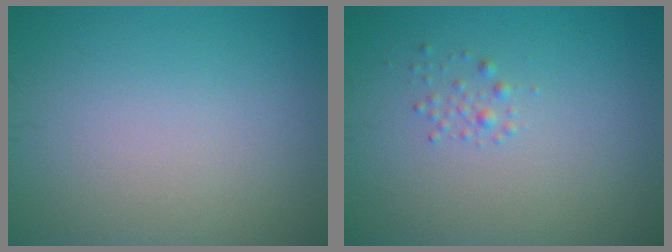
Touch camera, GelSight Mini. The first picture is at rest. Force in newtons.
{"total": 0.9, "press": 0.9, "slide": 0.1}